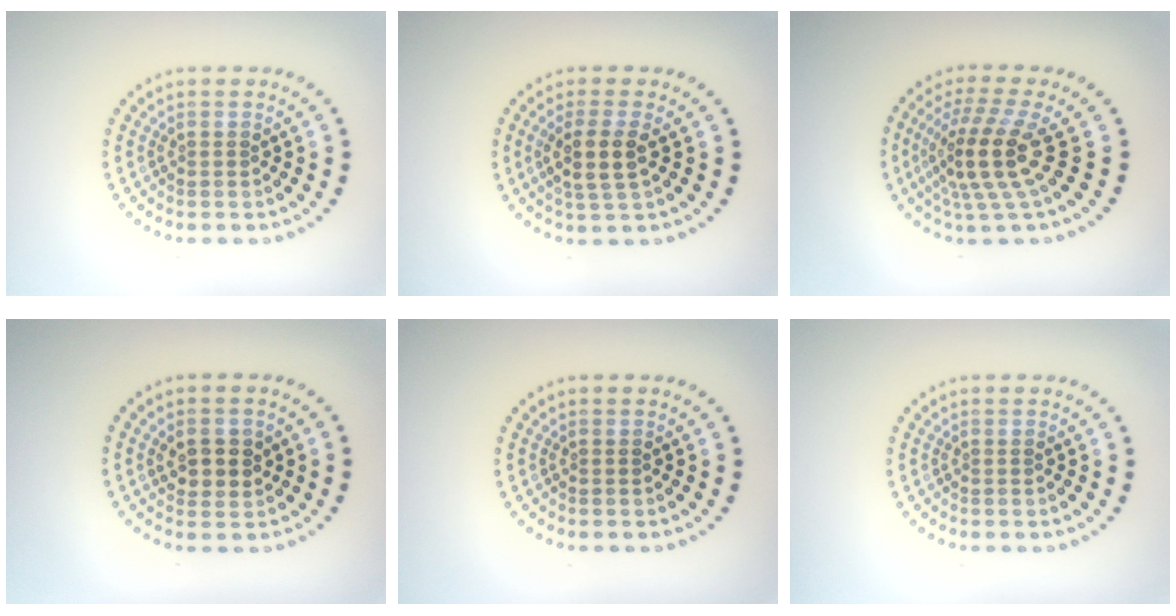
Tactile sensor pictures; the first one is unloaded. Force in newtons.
{"total": 2.9, "press": 2.5, "slide": 1.4}
{"total": 5.0, "press": 3.7, "slide": 3.4}
{"total": 2.6, "press": 2.5, "slide": 0.7}
{"total": 0.0}
{"total": 0.0}